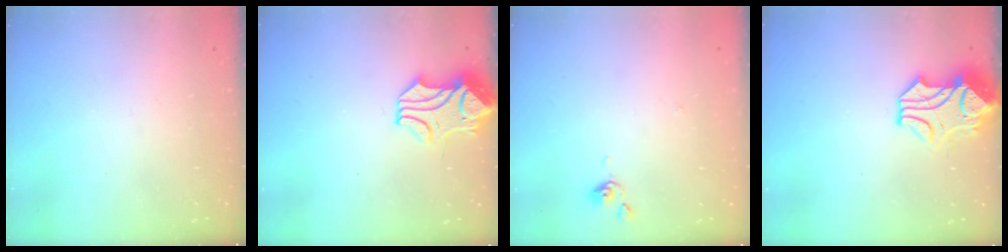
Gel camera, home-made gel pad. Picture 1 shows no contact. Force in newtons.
{"total": 1.7, "press": 1.4, "slide": 1.0}
{"total": 0.0}
{"total": 3.0, "press": 2.8, "slide": 1.1}